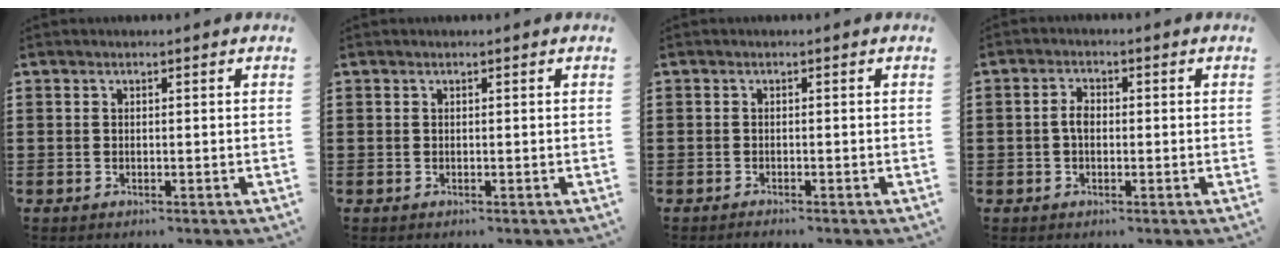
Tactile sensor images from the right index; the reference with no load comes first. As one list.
[{"total": 0.0}, {"total": 0.5, "force": [-0.5, 0.0, 0.0], "torque": [-0.002, -0.001, -0.010]}, {"total": 2.6, "force": [-0.3, 1.5, 2.1], "torque": [-0.048, 0.002, -0.009]}]